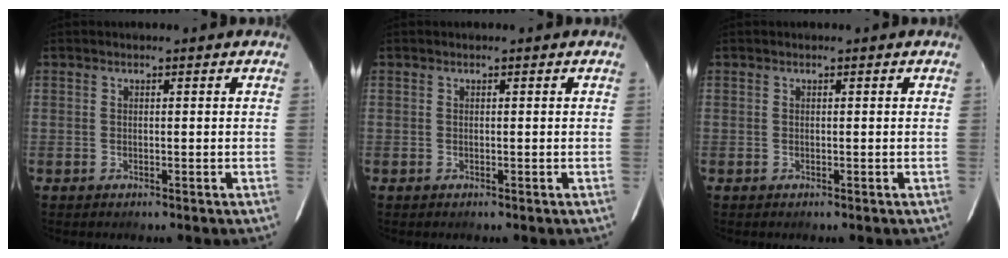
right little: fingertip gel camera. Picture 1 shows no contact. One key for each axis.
{"total": 0.0}
{"total": 0.0}